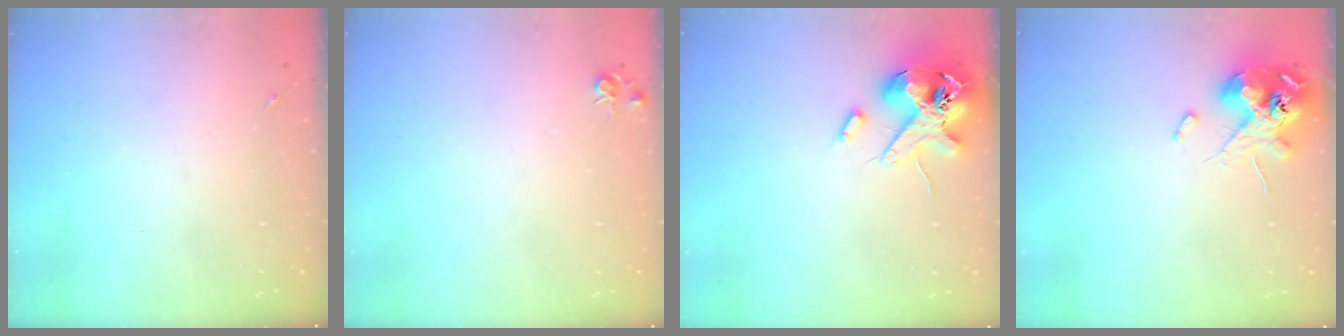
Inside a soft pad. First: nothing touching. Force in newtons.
{"total": 4.3, "press": 4.3, "slide": 0.5}
{"total": 14.4, "press": 14.2, "slide": 2.4}
{"total": 12.1, "press": 11.9, "slide": 2.2}